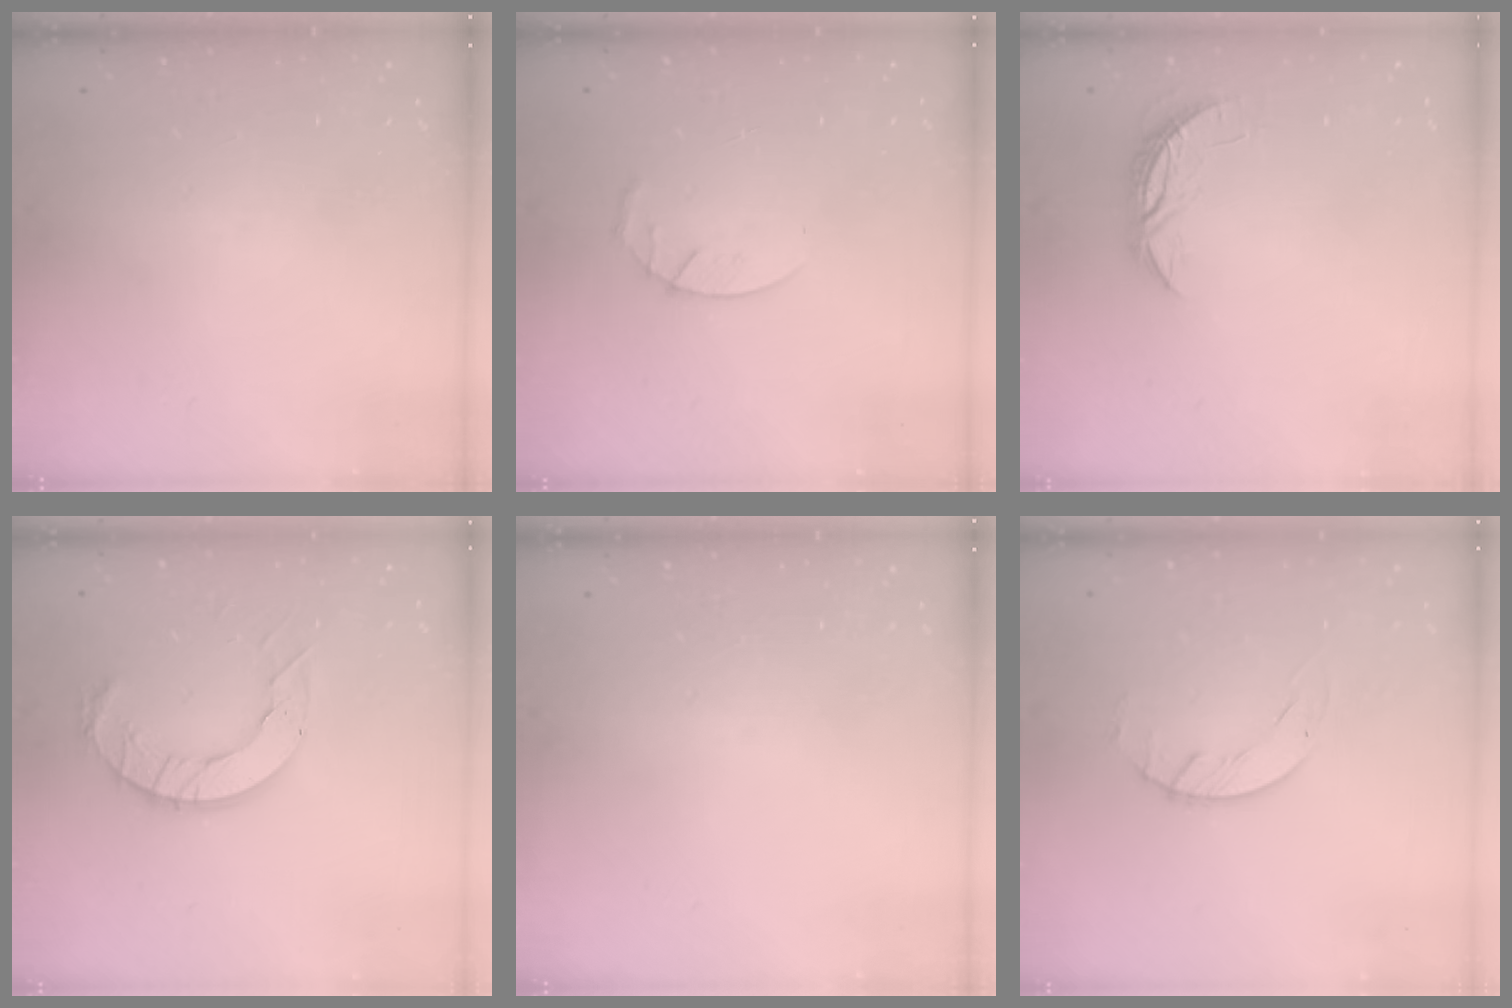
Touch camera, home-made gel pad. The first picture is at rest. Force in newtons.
{"total": 3.0, "press": 2.9, "slide": 0.5}
{"total": 5.2, "press": 5.2, "slide": 0.3}
{"total": 9.8, "press": 9.7, "slide": 1.1}
{"total": 0.0}
{"total": 1.4, "press": 1.4, "slide": 0.2}